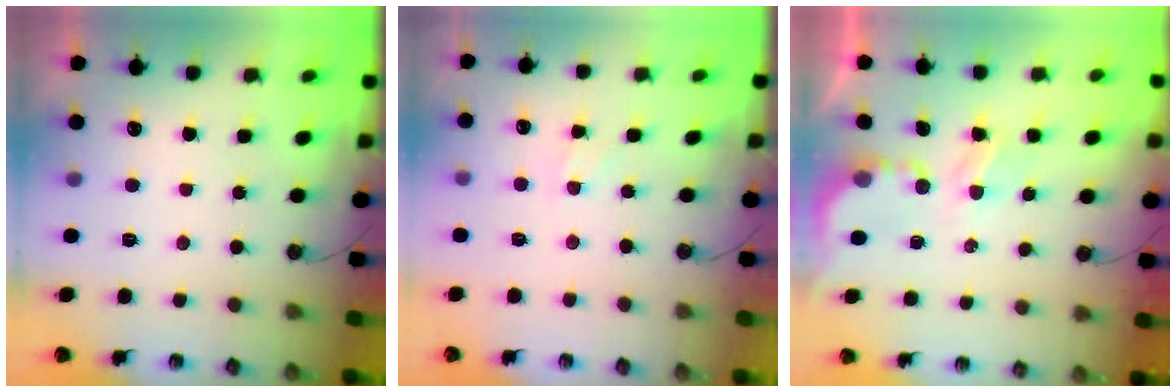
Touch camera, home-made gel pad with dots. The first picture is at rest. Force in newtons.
{"total": 1.7, "press": 1.7, "slide": 0.3}
{"total": 3.8, "press": 3.8, "slide": 0.3}